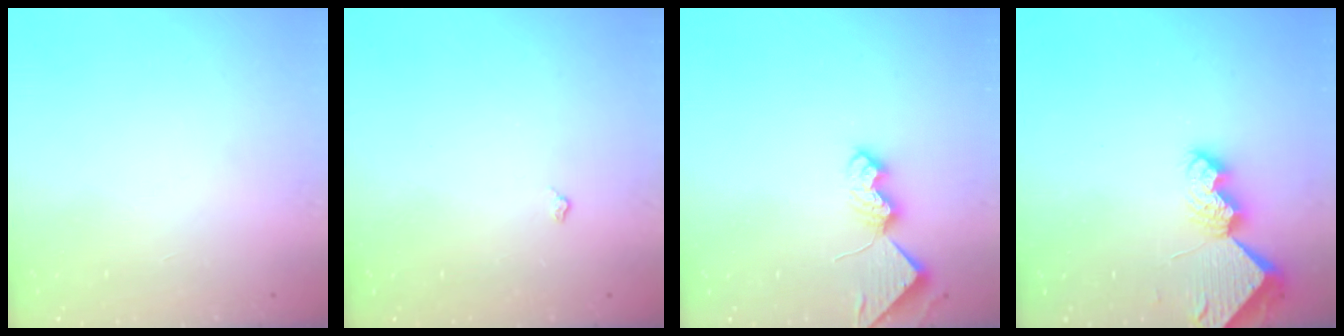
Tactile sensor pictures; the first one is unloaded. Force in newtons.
{"total": 3.0, "press": 3.0, "slide": 0.5}
{"total": 7.9, "press": 7.9, "slide": 0.5}
{"total": 7.5, "press": 7.4, "slide": 0.8}